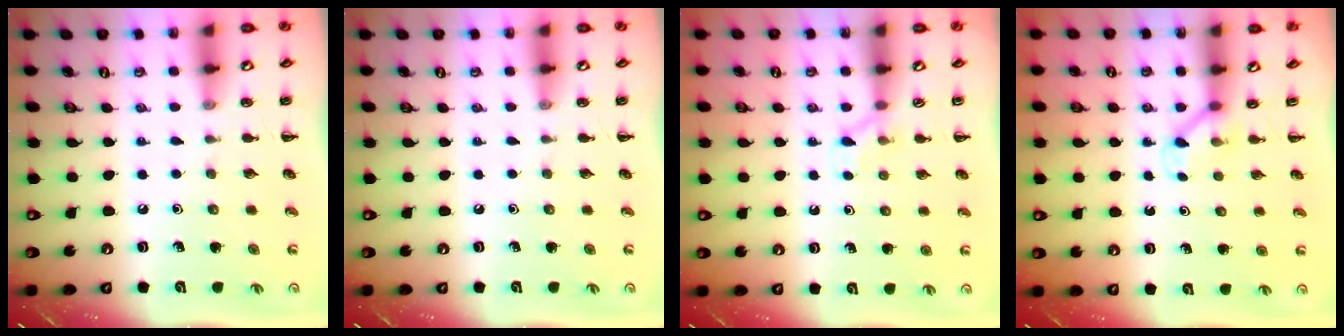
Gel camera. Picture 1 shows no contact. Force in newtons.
{"total": 0.0}
{"total": 4.4, "press": 4.1, "slide": 1.6}
{"total": 3.5, "press": 3.4, "slide": 1.0}